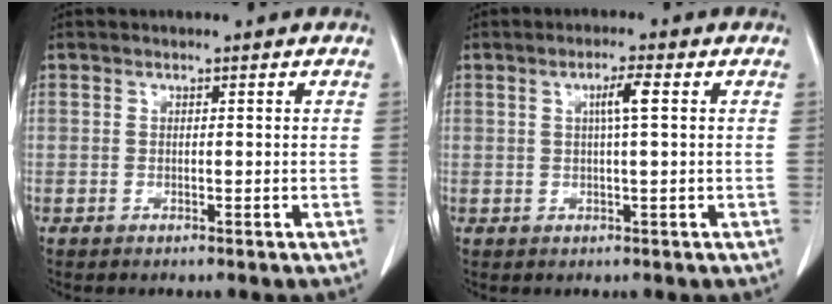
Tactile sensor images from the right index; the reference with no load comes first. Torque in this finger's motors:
{"motor_torque": [0.13, 0.12, 0.03, 0.04]}